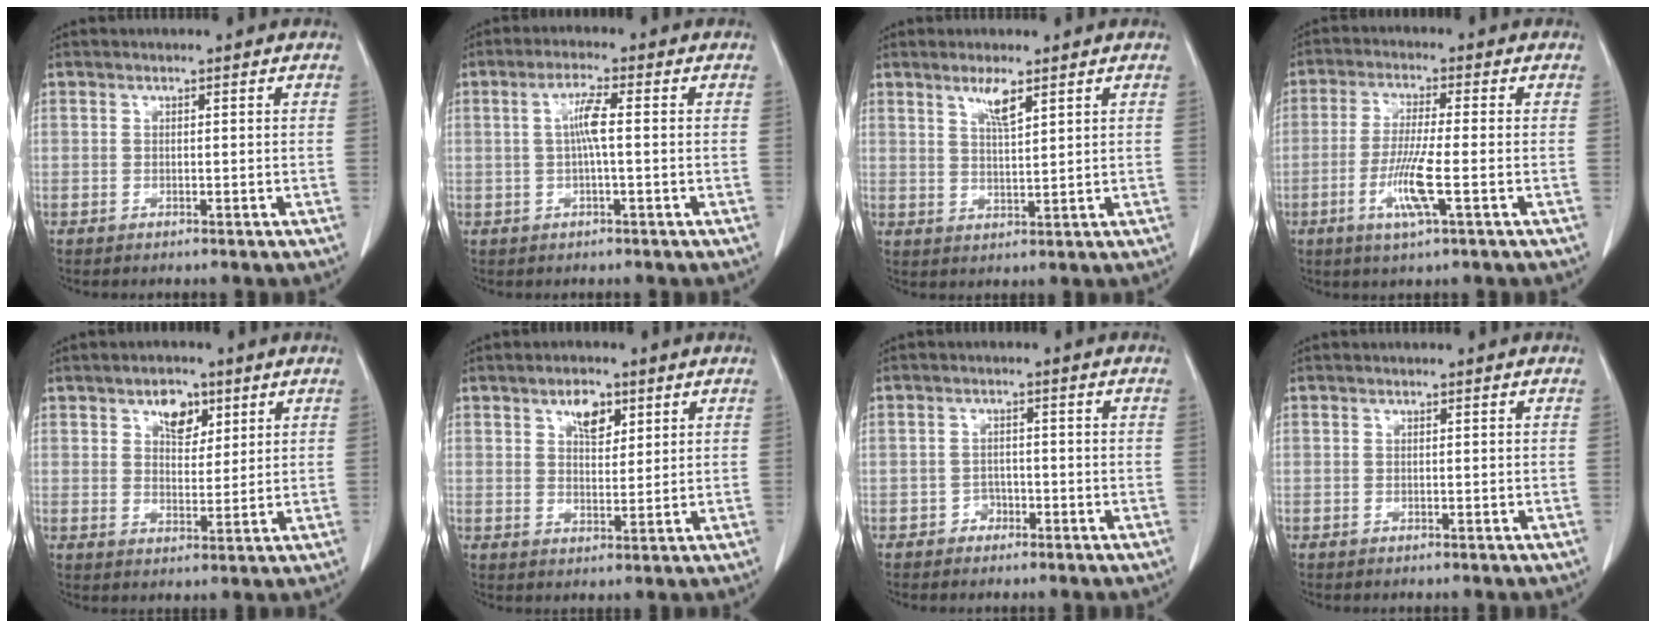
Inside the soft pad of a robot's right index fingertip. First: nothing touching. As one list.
[{"total": 4.0, "force": [0.2, 0.2, 4.0], "torque": [-0.077, 0.007, 0.005]}, {"total": 3.6, "force": [2.3, 0.3, 2.7], "torque": [-0.053, -0.003, 0.046]}, {"total": 7.4, "force": [-2.4, 0.0, 7.0], "torque": [-0.138, -0.013, -0.047]}, {"total": 5.0, "force": [2.7, 3.0, 3.0], "torque": [-0.045, 0.005, 0.046]}, {"total": 4.5, "force": [2.4, 2.3, 3.0], "torque": [-0.049, 0.002, 0.042]}, {"total": 1.9, "force": [-1.2, 1.4, 0.3], "torque": [-0.002, 0.008, -0.021]}, {"total": 0.0}]